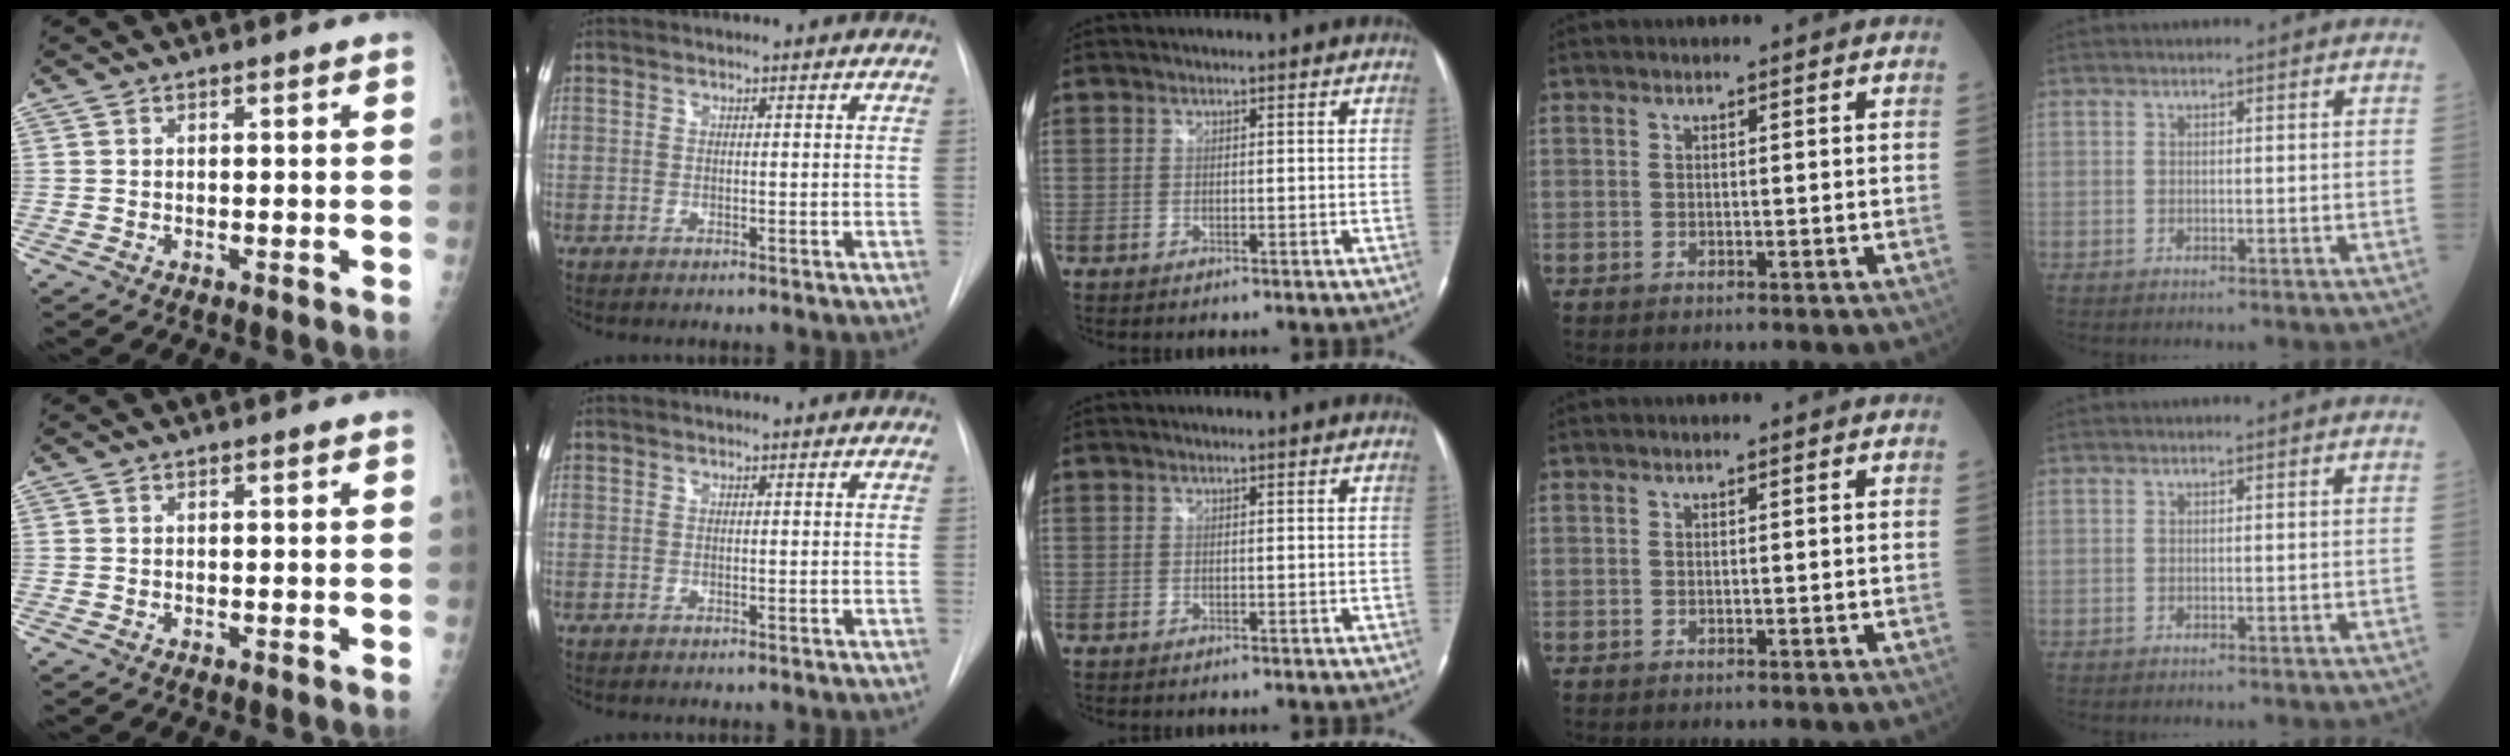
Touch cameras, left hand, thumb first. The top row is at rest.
{}